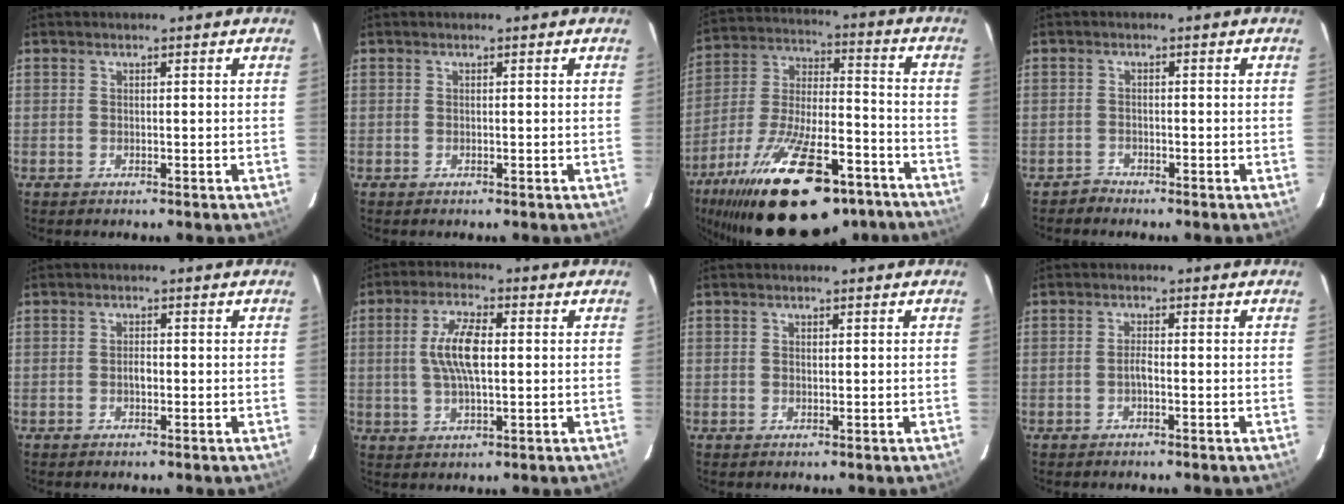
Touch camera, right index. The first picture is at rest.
{"total": 0.0}
{"total": 30.0, "force": [-20.1, 11.5, 19.1], "torque": [-0.350, -0.012, -0.302]}
{"total": 1.4, "force": [-1.2, 0.5, -0.5], "torque": [0.006, 0.010, -0.024]}
{"total": 1.5, "force": [-0.4, 0.8, 1.2], "torque": [-0.020, 0.003, -0.008]}
{"total": 8.3, "force": [0.8, 2.8, 7.8], "torque": [-0.152, 0.009, 0.014]}
{"total": 0.6, "force": [0.2, 0.4, 0.4], "torque": [-0.007, 0.003, 0.004]}
{"total": 1.3, "force": [-0.7, 0.2, 1.1], "torque": [-0.023, 0.005, -0.015]}